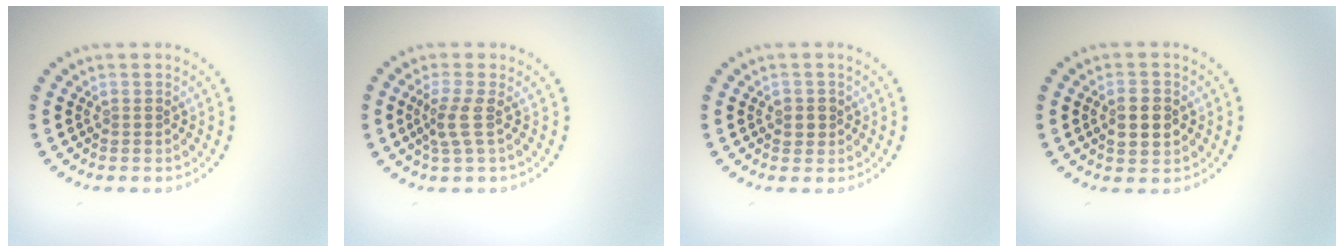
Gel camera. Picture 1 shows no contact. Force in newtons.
{"total": 2.2, "press": 1.5, "slide": 1.5}
{"total": 1.2, "press": 1.1, "slide": 0.5}
{"total": 2.9, "press": 2.9, "slide": 0.1}